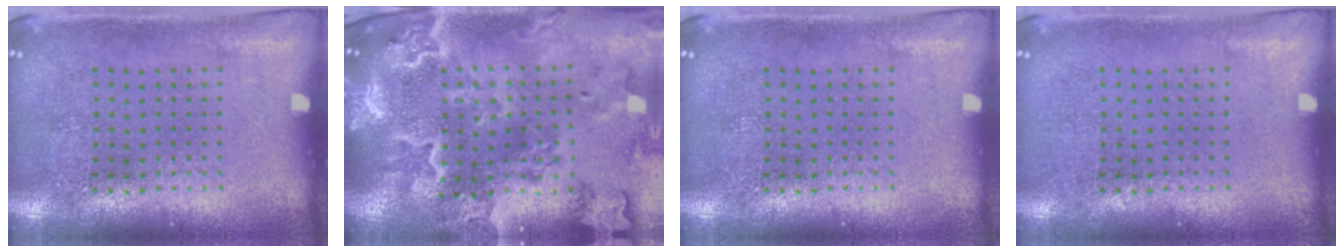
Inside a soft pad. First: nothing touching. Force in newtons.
{"total": 4.1, "press": 3.5, "slide": 2.3}
{"total": 0.0}
{"total": 0.0}